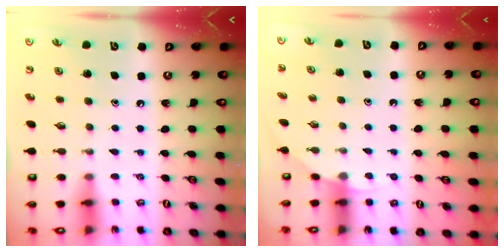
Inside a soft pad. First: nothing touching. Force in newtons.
{"total": 2.7, "press": 2.7, "slide": 0.1}